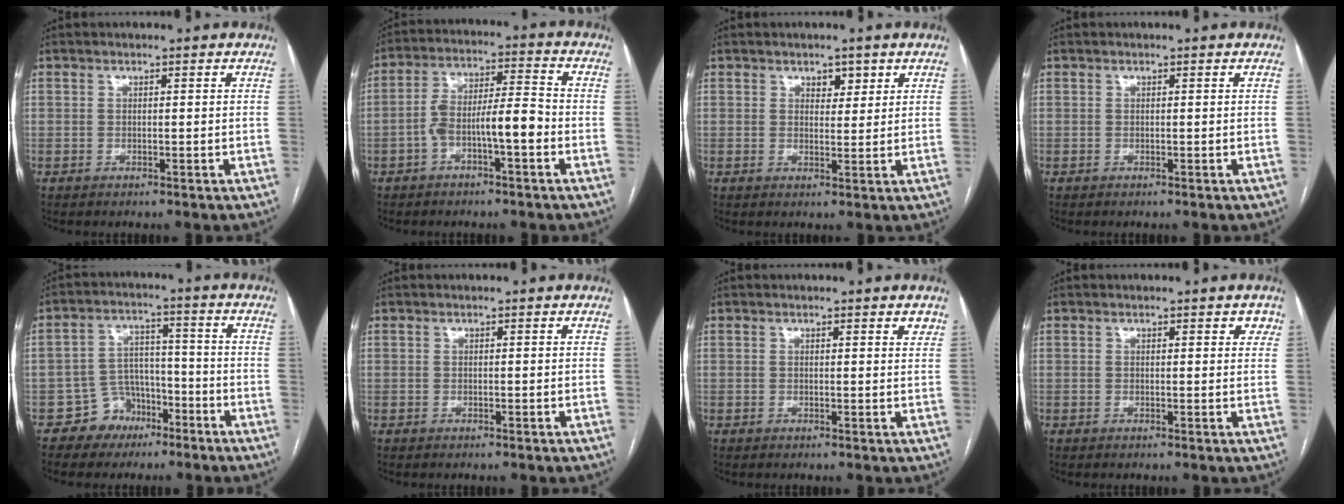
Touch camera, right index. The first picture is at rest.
{"total": 8.3, "force": [-3.0, 1.6, 7.6], "torque": [-0.139, 0.030, -0.050]}
{"total": 2.5, "force": [1.6, 1.5, 1.3], "torque": [-0.015, -0.001, 0.024]}
{"total": 0.0}
{"total": 6.5, "force": [-4.0, 5.0, 0.8], "torque": [-0.005, 0.016, -0.062]}
{"total": 0.0}
{"total": 1.7, "force": [1.3, 0.4, 1.0], "torque": [-0.012, -0.004, 0.010]}
{"total": 2.2, "force": [1.3, 1.0, 1.5], "torque": [-0.009, 0.005, 0.011]}